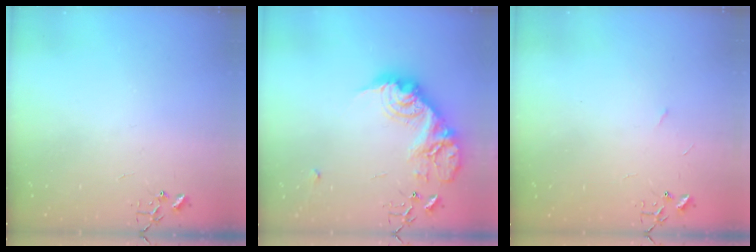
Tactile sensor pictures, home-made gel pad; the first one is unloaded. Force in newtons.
{"total": 24.1, "press": 24.1, "slide": 1.4}
{"total": 2.6, "press": 2.6, "slide": 0.4}